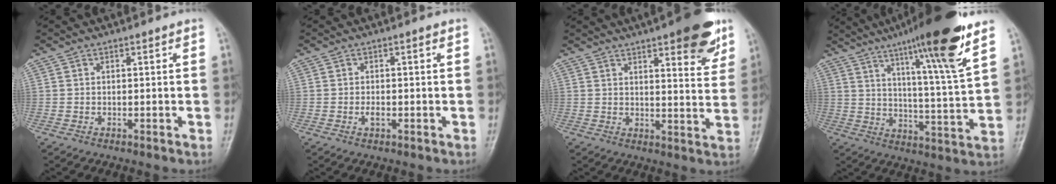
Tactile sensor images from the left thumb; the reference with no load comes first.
{"total": 1.6, "force": [-0.3, 0.8, 1.4], "torque": [-0.021, 0.003, -0.006]}
{"total": 13.1, "force": [7.9, 3.7, 9.8], "torque": [-0.093, -0.037, 0.101]}
{"total": 19.0, "force": [11.6, 1.4, 15.0], "torque": [-0.214, -0.055, 0.176]}